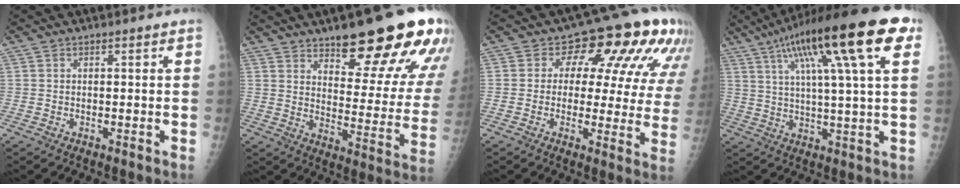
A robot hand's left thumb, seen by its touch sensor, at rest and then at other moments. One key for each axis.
{"total": 23.0, "fx": 14.8, "fy": 6.6, "fz": 16.4, "tx": -0.175, "ty": -0.073, "tz": 0.202}
{"total": 16.1, "fx": 6.9, "fy": 9.0, "fz": 11.5, "tx": -0.093, "ty": -0.013, "tz": 0.064}
{"total": 22.3, "fx": 10.2, "fy": 3.9, "fz": 19.5, "tx": -0.309, "ty": 0.010, "tz": 0.155}